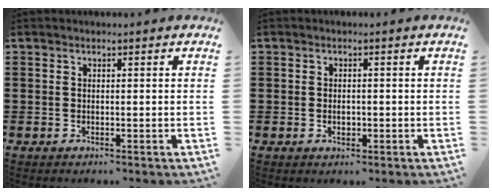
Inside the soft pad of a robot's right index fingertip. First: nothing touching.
{"total": 1.4, "force": [-0.3, 0.6, 1.2], "torque": [-0.025, -0.002, -0.005]}